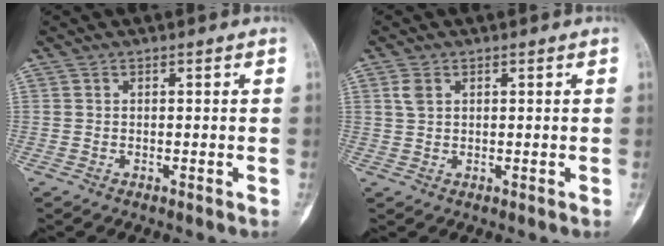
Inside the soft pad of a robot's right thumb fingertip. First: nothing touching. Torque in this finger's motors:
{"motor_torque": [0.01, 0.23, 0.25, 0.03, -0.04]}